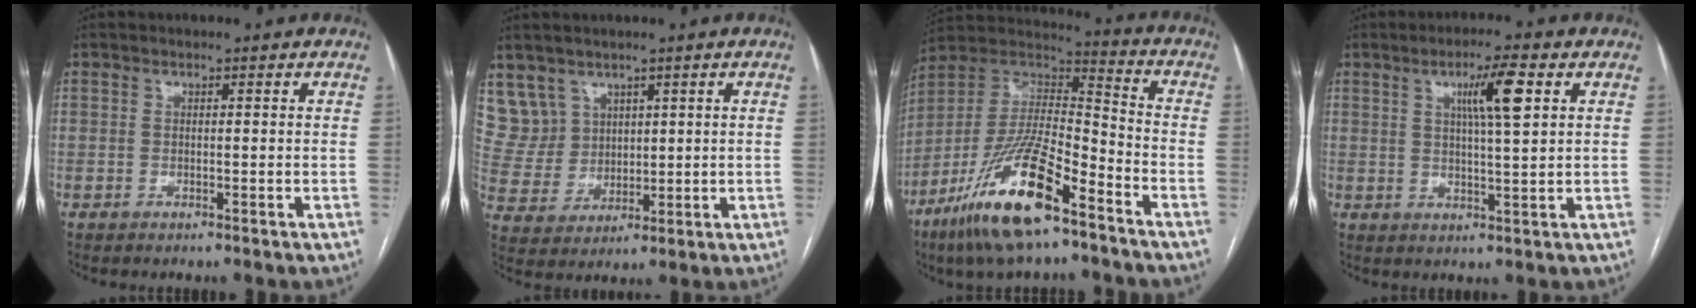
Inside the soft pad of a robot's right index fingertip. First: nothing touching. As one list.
[{"total": 7.6, "force": [4.7, 6.0, 0.1], "torque": [-0.009, 0.021, 0.111]}, {"total": 19.3, "force": [-11.7, 4.2, 14.8], "torque": [-0.308, -0.017, -0.216]}, {"total": 6.9, "force": [2.6, 0.3, 6.4], "torque": [-0.109, 0.005, 0.043]}]